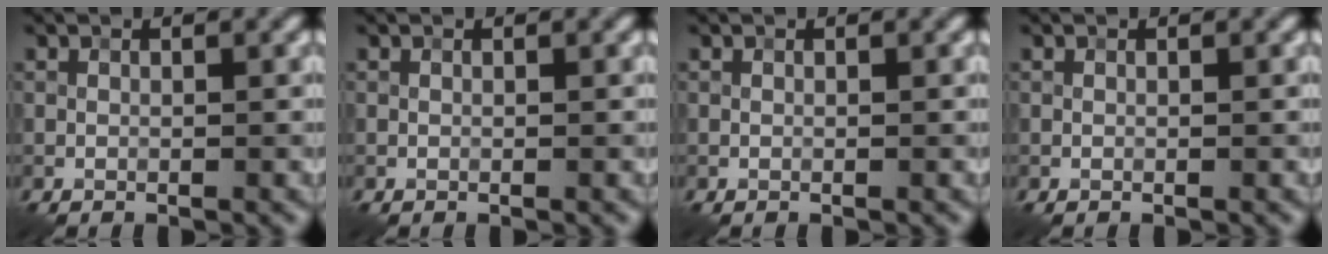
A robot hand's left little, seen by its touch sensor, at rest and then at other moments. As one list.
[{"total": 0.0}, {"total": 0.0}, {"total": 0.0}]